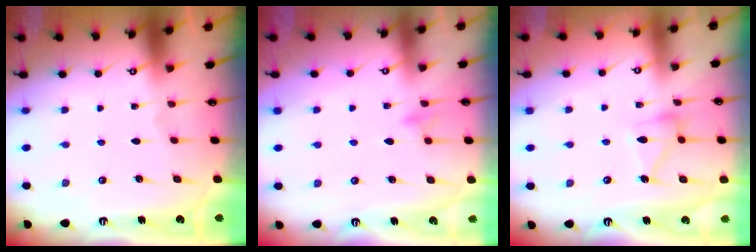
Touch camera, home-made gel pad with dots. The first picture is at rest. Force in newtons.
{"total": 8.3, "press": 8.2, "slide": 0.9}
{"total": 11.3, "press": 11.3, "slide": 0.6}